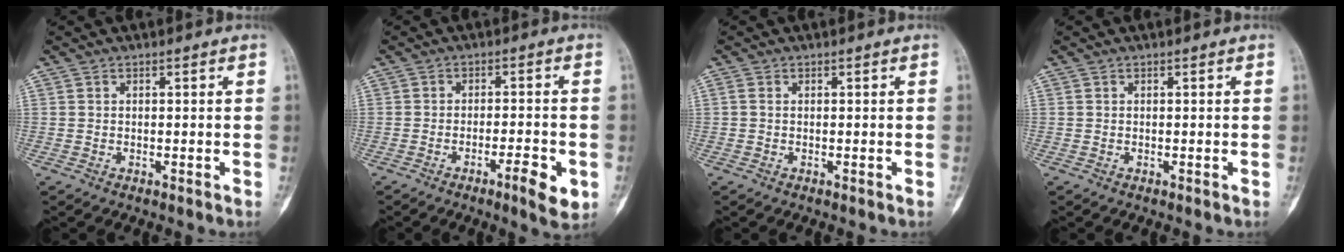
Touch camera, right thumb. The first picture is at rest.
{"total": 6.3, "force": [-2.6, 1.3, 5.5], "torque": [-0.082, 0.010, -0.036]}
{"total": 0.6, "force": [0.0, 0.4, 0.5], "torque": [-0.013, 0.000, 0.000]}
{"total": 0.0}